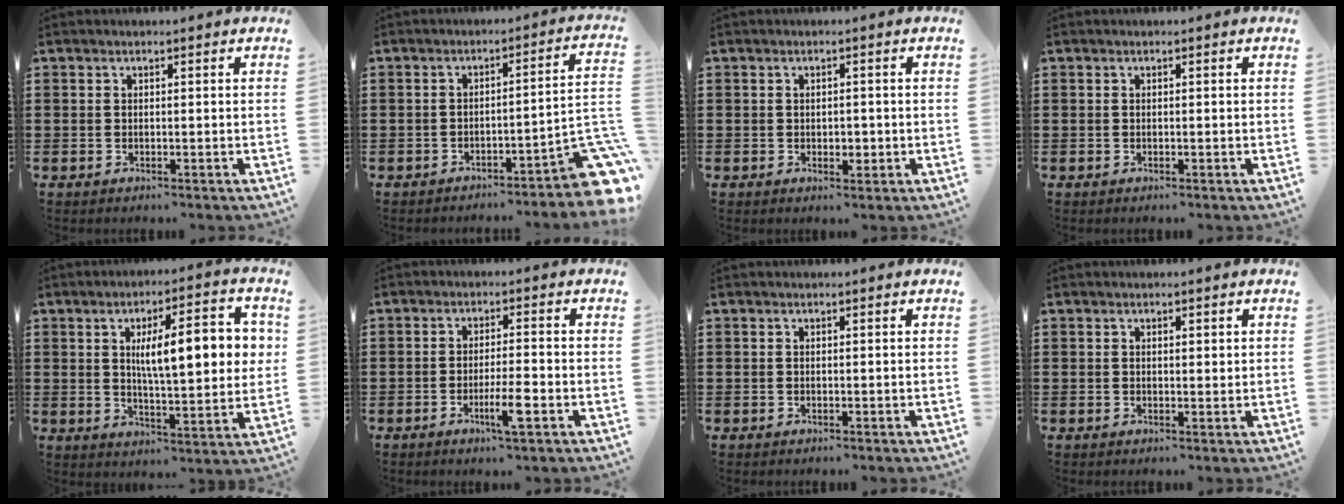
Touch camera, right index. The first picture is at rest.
{"total": 6.2, "force": [-4.2, 1.0, 4.5], "torque": [-0.052, -0.012, -0.079]}
{"total": 1.7, "force": [-0.2, 1.2, 1.2], "torque": [-0.023, 0.005, -0.006]}
{"total": 0.0}
{"total": 11.3, "force": [2.6, 3.6, 10.4], "torque": [-0.173, 0.004, 0.039]}
{"total": 5.1, "force": [-2.2, 0.5, 4.6], "torque": [-0.088, -0.012, -0.040]}
{"total": 0.0}
{"total": 0.8, "force": [0.3, 0.4, 0.7], "torque": [-0.013, 0.004, 0.006]}